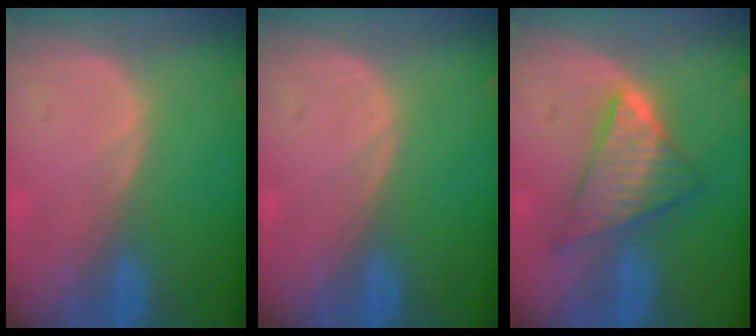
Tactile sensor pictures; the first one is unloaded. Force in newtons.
{"total": 0.0}
{"total": 7.5, "press": 7.5, "slide": 0.4}